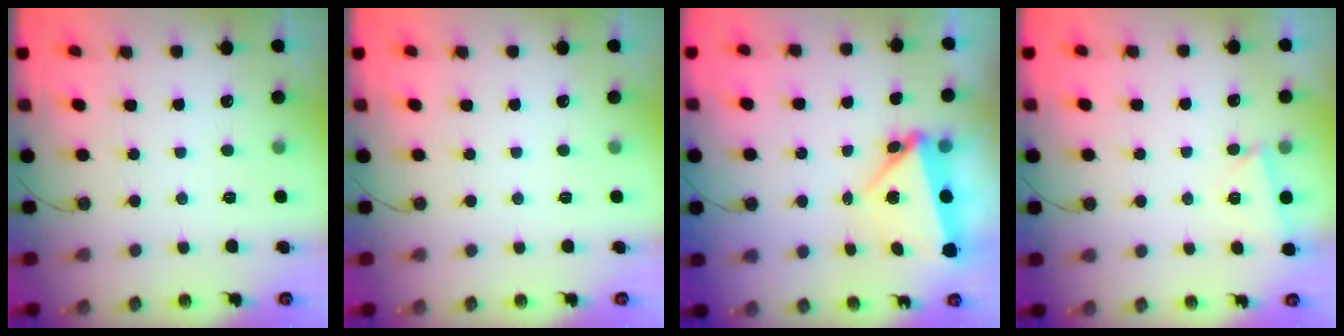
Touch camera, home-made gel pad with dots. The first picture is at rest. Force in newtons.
{"total": 0.0}
{"total": 10.2, "press": 5.7, "slide": 8.5}
{"total": 2.9, "press": 2.8, "slide": 0.6}